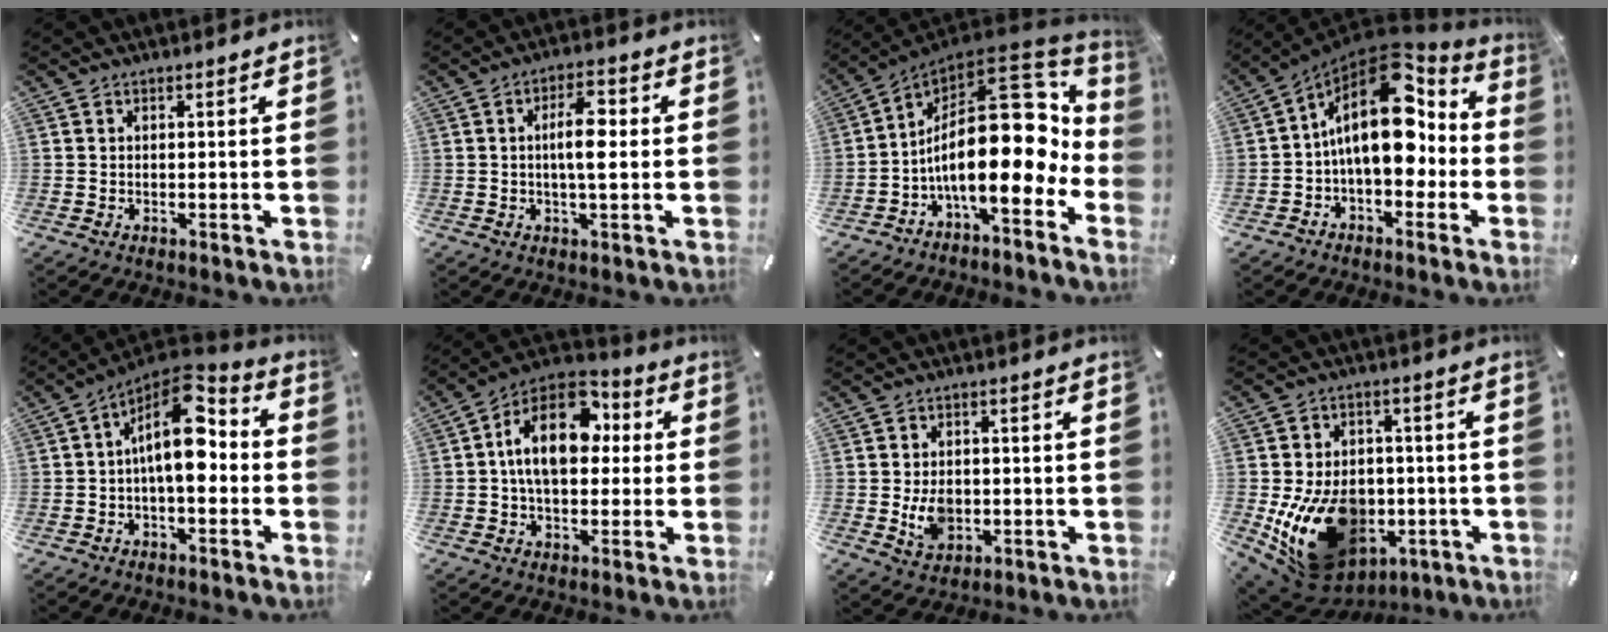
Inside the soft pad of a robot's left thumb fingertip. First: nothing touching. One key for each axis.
{"total": 8.1, "fx": 0.4, "fy": 3.0, "fz": 7.5, "tx": -0.139, "ty": 0.009, "tz": 0.002}
{"total": 27.1, "fx": 1.3, "fy": 13.2, "fz": 23.7, "tx": -0.389, "ty": -0.049, "tz": 0.030}
{"total": 19.0, "fx": 3.3, "fy": 11.2, "fz": 15.0, "tx": -0.241, "ty": -0.032, "tz": 0.052}
{"total": 14.4, "fx": 1.2, "fy": 7.3, "fz": 12.4, "tx": -0.228, "ty": -0.023, "tz": 0.016}
{"total": 17.1, "fx": 2.9, "fy": 11.0, "fz": 12.8, "tx": -0.226, "ty": 0.002, "tz": 0.047}
{"total": 6.6, "fx": -0.7, "fy": 5.1, "fz": 4.1, "tx": -0.078, "ty": -0.004, "tz": -0.014}
{"total": 19.1, "fx": -4.2, "fy": 14.4, "fz": 11.8, "tx": -0.211, "ty": 0.011, "tz": -0.051}